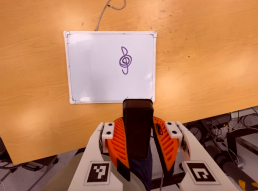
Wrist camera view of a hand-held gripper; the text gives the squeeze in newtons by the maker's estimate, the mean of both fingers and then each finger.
{"total": 8.0, "left": 6.6, "right": 9.5}